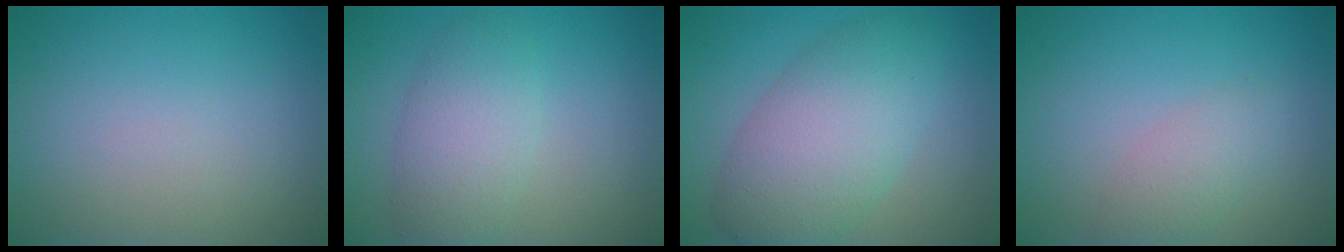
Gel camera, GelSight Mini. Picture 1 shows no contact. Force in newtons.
{"total": 4.2, "press": 4.2, "slide": 0.3}
{"total": 7.4, "press": 7.4, "slide": 0.3}
{"total": 2.2, "press": 2.2, "slide": 0.1}